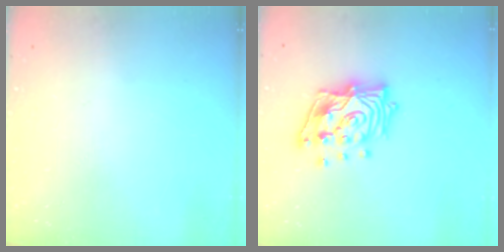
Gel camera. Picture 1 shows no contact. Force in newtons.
{"total": 16.3, "press": 16.1, "slide": 2.3}